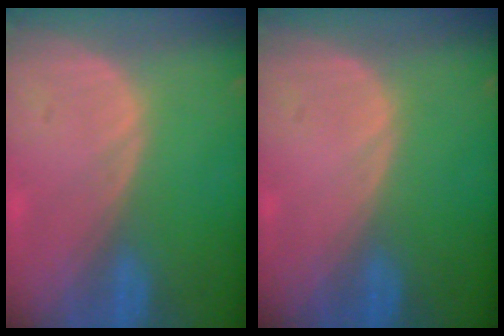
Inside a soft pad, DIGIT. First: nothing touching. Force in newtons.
{"total": 0.0}